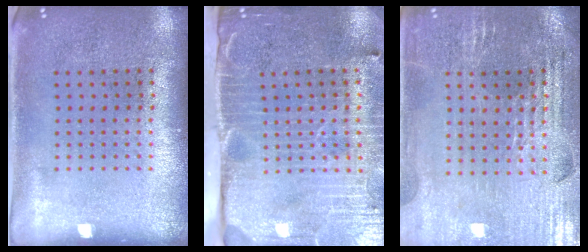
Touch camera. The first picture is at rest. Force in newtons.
{"total": 4.7, "press": 3.9, "slide": 2.6}
{"total": 2.8, "press": 2.8, "slide": 0.5}